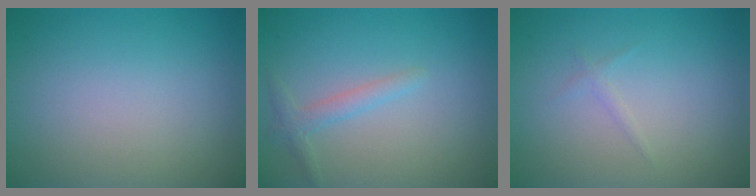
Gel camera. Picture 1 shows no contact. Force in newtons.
{"total": 1.5, "press": 1.5, "slide": 0.1}
{"total": 1.2, "press": 1.2, "slide": 0.2}